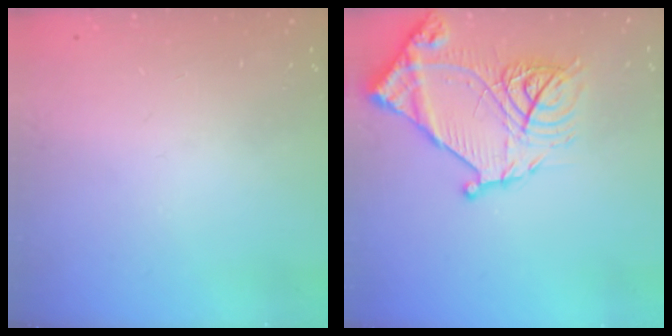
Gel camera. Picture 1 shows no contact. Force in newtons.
{"total": 18.7, "press": 18.6, "slide": 1.8}